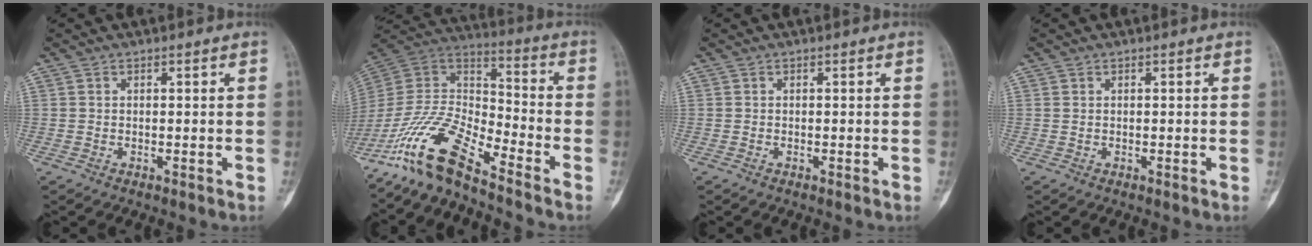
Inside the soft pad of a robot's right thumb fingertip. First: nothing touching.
{"total": 14.7, "force": [-11.4, 3.7, 8.5], "torque": [-0.159, 0.081, -0.230]}
{"total": 0.0}
{"total": 0.0}